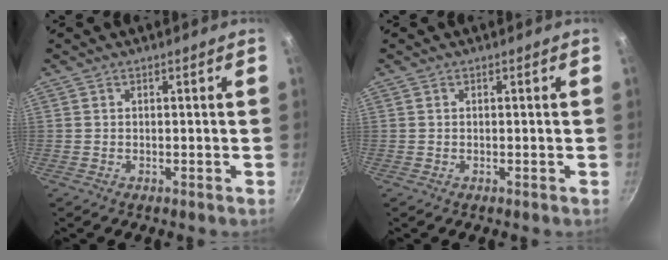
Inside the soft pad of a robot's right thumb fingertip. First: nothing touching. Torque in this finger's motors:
{"motor_torque": [-0.01, -0.01, -0.21, 0.21, 0.00]}